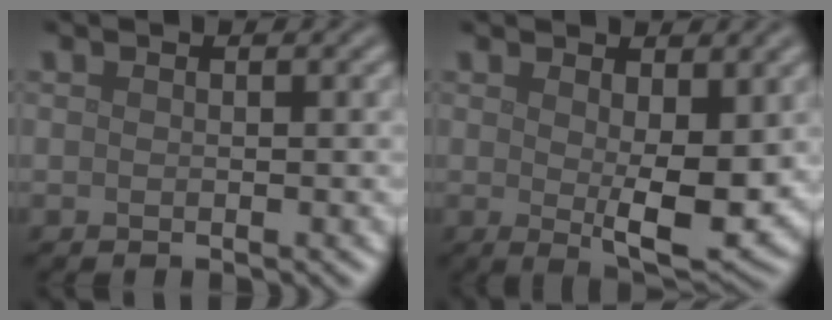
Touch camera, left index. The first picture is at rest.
{"total": 5.0, "force": [0.6, 1.7, 4.7], "torque": [-0.074, -0.016, 0.015]}